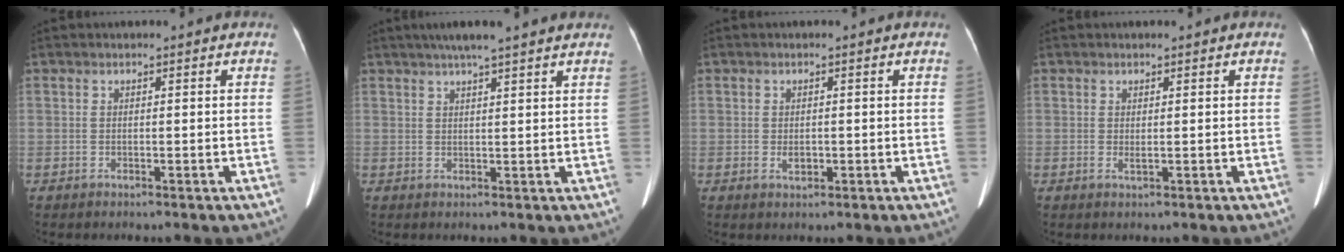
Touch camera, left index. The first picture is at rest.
{"total": 8.2, "force": [6.6, 0.0, 4.9], "torque": [-0.078, 0.028, 0.086]}
{"total": 1.5, "force": [-0.5, 0.9, 1.1], "torque": [-0.026, -0.004, -0.006]}
{"total": 0.6, "force": [0.0, 0.2, 0.6], "torque": [-0.020, -0.004, 0.001]}